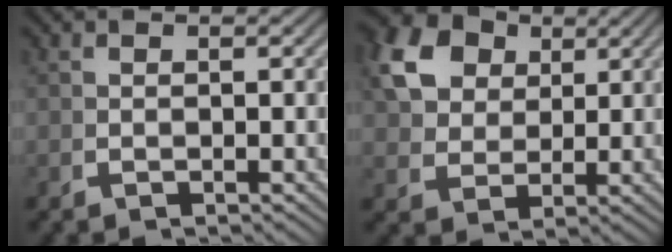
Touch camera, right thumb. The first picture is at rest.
{"total": 9.9, "force": [4.0, 7.5, 5.2], "torque": [-0.120, -0.004, 0.073]}